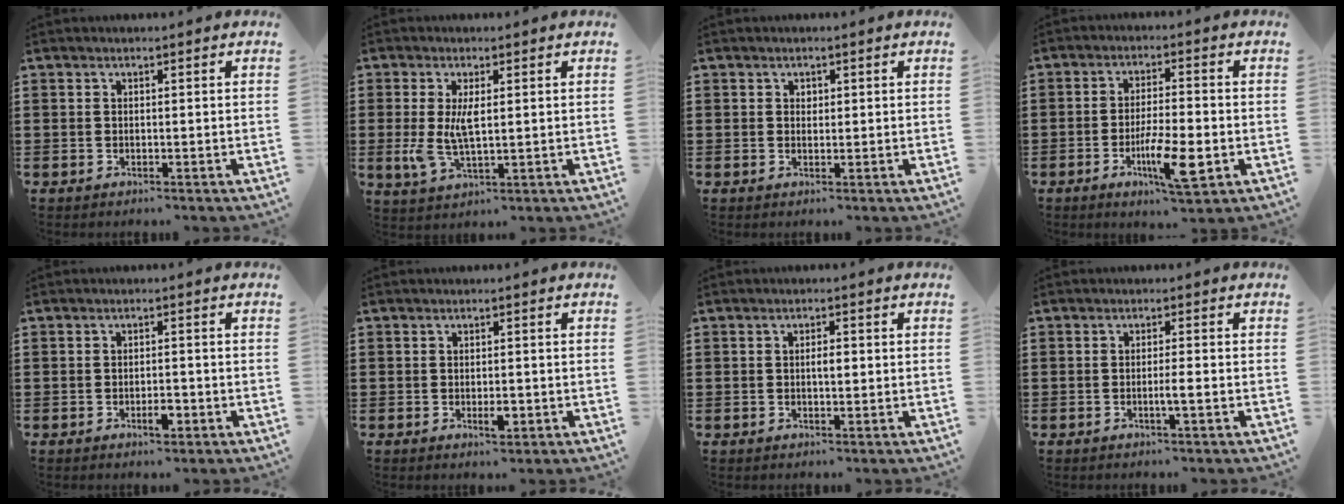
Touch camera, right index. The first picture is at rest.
{"total": 5.5, "force": [0.5, 2.2, 5.0], "torque": [-0.117, -0.002, 0.003]}
{"total": 0.6, "force": [0.3, 0.5, 0.3], "torque": [-0.007, 0.001, 0.006]}
{"total": 8.0, "force": [-2.9, 1.8, 7.2], "torque": [-0.139, -0.012, -0.052]}
{"total": 2.6, "force": [-1.2, 0.9, 2.1], "torque": [-0.038, -0.001, -0.022]}
{"total": 2.2, "force": [-0.6, 0.9, 1.9], "torque": [-0.036, -0.001, -0.011]}
{"total": 2.0, "force": [-0.1, 0.6, 1.9], "torque": [-0.035, 0.002, -0.003]}
{"total": 2.0, "force": [-0.7, -0.1, 1.8], "torque": [-0.030, -0.003, -0.014]}